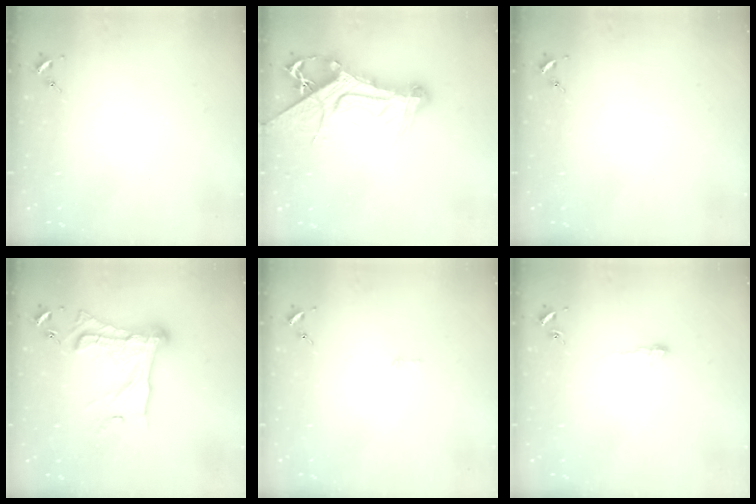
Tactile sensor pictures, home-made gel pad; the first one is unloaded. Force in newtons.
{"total": 18.1, "press": 18.0, "slide": 1.9}
{"total": 0.0}
{"total": 21.5, "press": 21.4, "slide": 1.8}
{"total": 2.9, "press": 2.9, "slide": 0.2}
{"total": 5.1, "press": 5.1, "slide": 0.5}